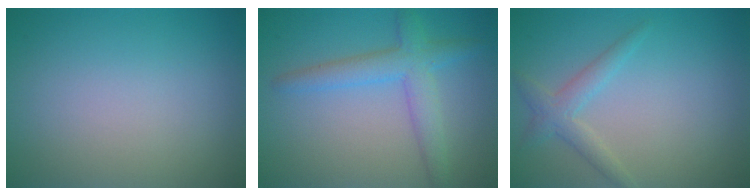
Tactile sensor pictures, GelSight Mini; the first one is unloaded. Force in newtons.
{"total": 3.8, "press": 3.8, "slide": 0.1}
{"total": 2.2, "press": 2.1, "slide": 0.1}